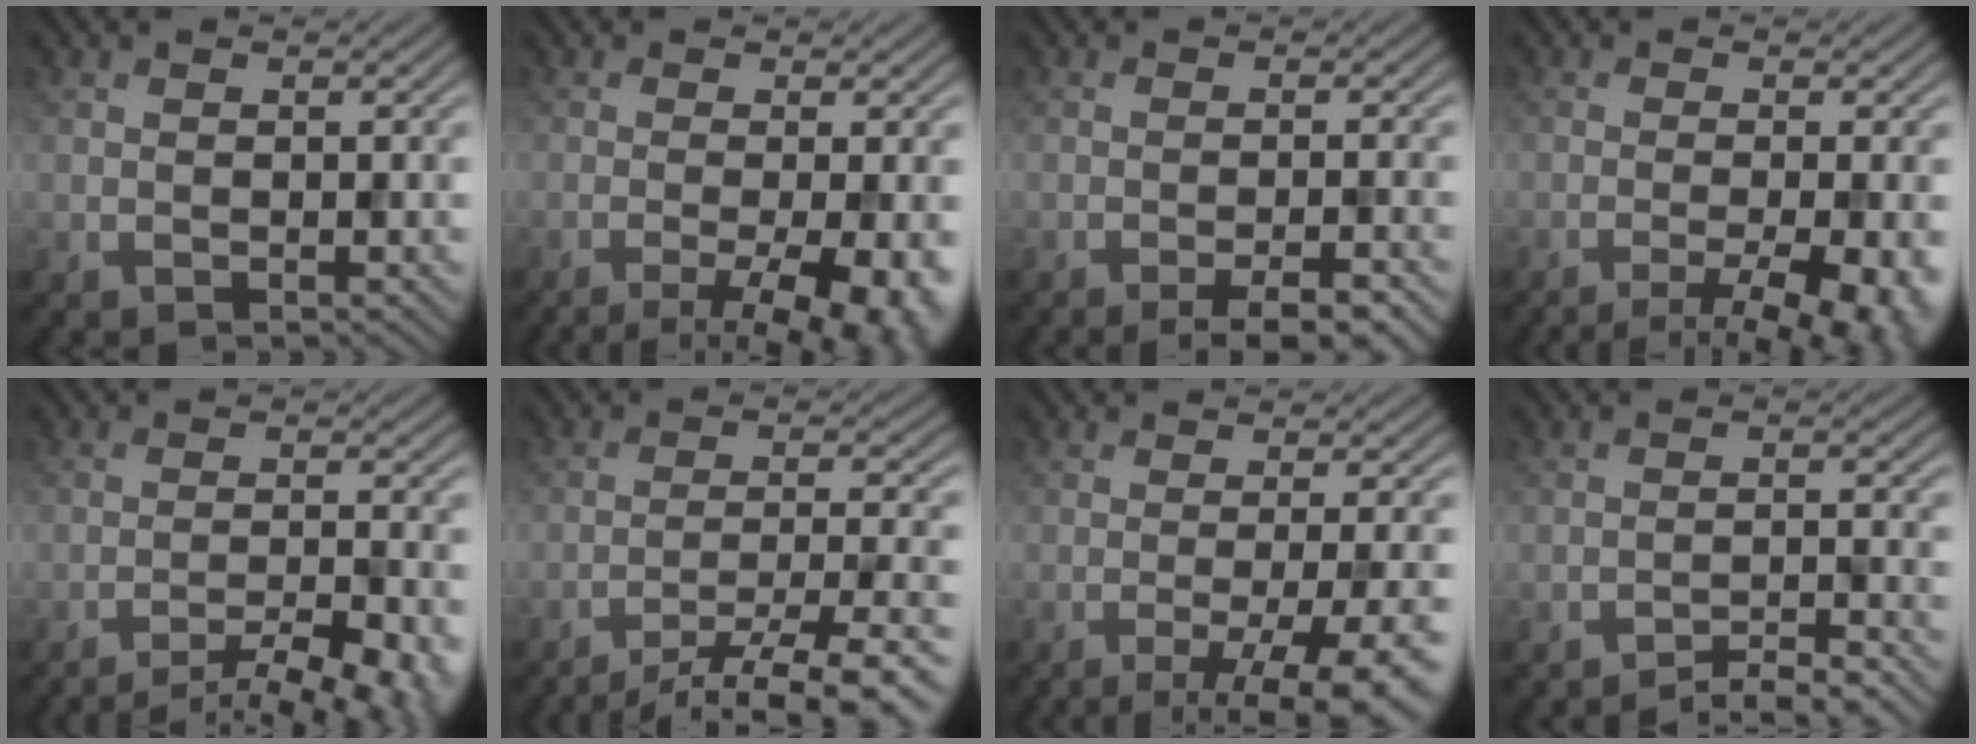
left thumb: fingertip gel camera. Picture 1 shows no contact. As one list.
[{"total": 9.3, "force": [-4.0, 2.4, 8.0], "torque": [-0.109, -0.009, -0.050]}, {"total": 4.7, "force": [-3.2, 0.8, 3.4], "torque": [-0.046, 0.010, -0.051]}, {"total": 8.6, "force": [-4.3, 2.0, 7.1], "torque": [-0.096, -0.007, -0.056]}, {"total": 9.8, "force": [-7.6, 1.9, 5.8], "torque": [-0.089, -0.004, -0.096]}, {"total": 12.4, "force": [-9.7, 2.2, 7.4], "torque": [-0.119, -0.007, -0.134]}, {"total": 10.5, "force": [-5.0, 2.4, 8.9], "torque": [-0.118, -0.002, -0.064]}, {"total": 4.1, "force": [-3.5, 0.3, 2.0], "torque": [-0.028, 0.012, -0.063]}]